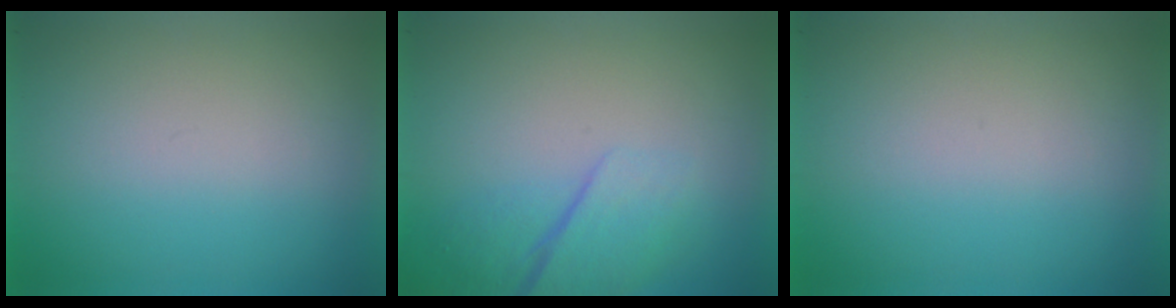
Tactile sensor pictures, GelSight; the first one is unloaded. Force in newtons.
{"total": 2.6}
{"total": 0.0}